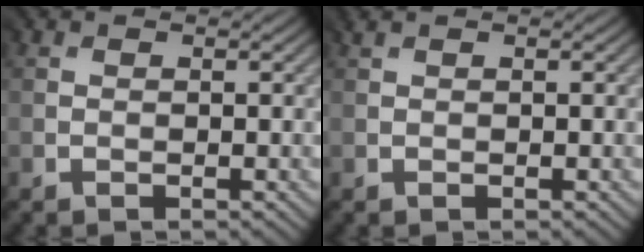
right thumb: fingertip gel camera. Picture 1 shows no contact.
{"total": 1.4, "force": [0.7, 0.4, 1.1], "torque": [-0.025, 0.005, 0.011]}